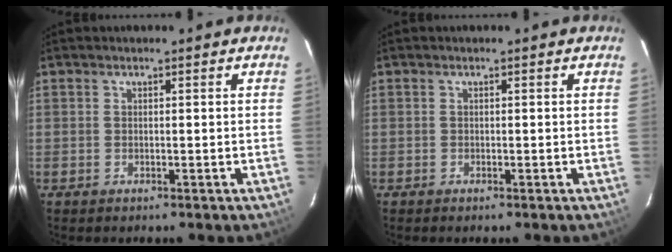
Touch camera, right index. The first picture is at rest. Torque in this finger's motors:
{"motor_torque": [0.13, 0.00, -0.03, 0.01]}